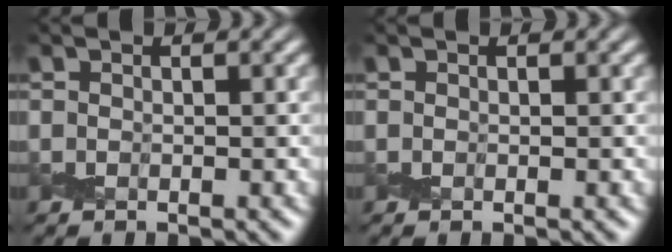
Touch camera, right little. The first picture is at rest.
{"total": 0.0}